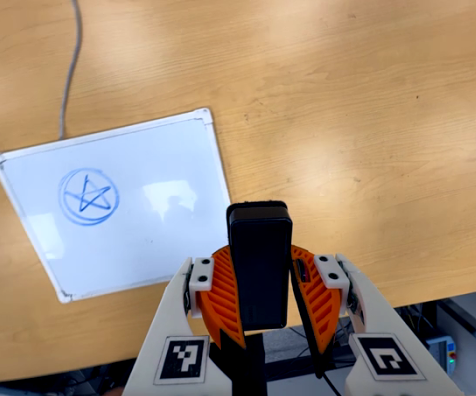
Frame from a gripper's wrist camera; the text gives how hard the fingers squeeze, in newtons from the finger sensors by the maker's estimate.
{"total": 10.3, "left": 9.2, "right": 11.3}